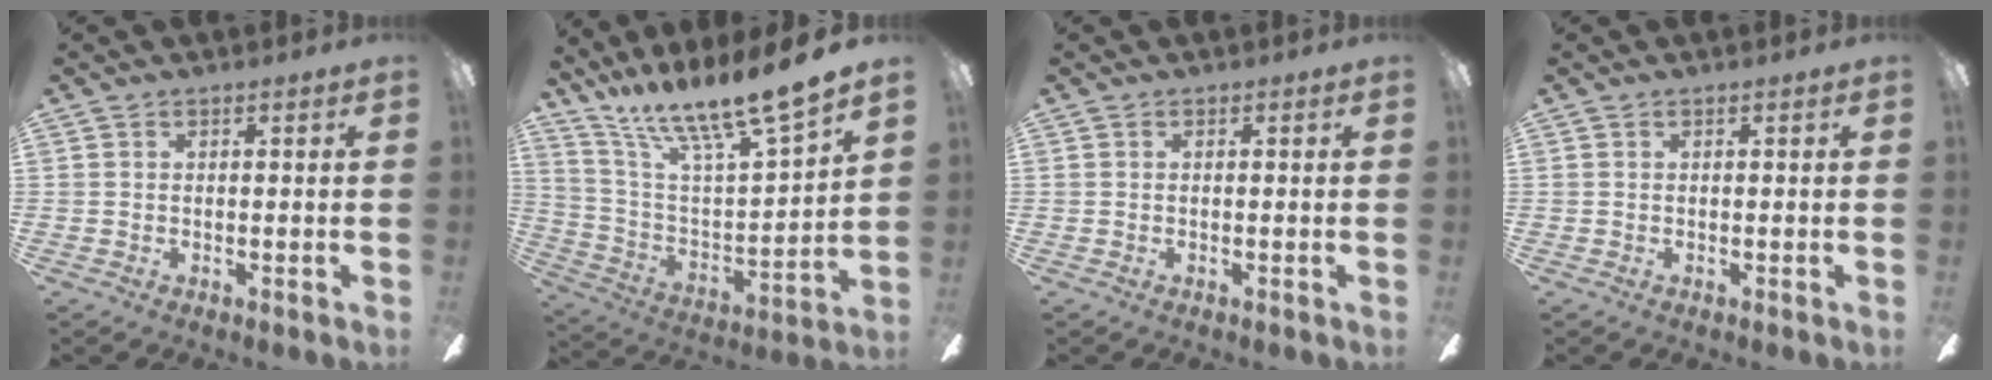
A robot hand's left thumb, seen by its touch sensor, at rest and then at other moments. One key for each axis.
{"total": 17.0, "fx": 14.9, "fy": 1.2, "fz": 8.2, "tx": -0.164, "ty": -0.110, "tz": 0.249}
{"total": 0.0}
{"total": 0.0}